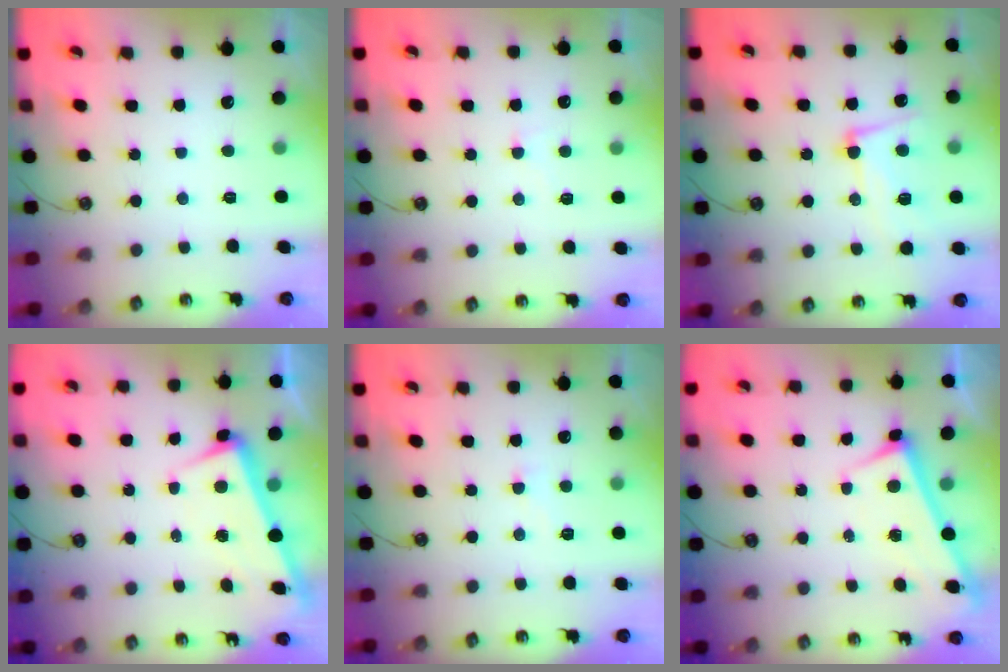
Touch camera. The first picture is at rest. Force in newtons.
{"total": 1.4, "press": 1.3, "slide": 0.5}
{"total": 8.4, "press": 8.3, "slide": 1.8}
{"total": 3.0, "press": 2.9, "slide": 0.8}
{"total": 2.0, "press": 1.7, "slide": 1.0}
{"total": 3.0, "press": 3.0, "slide": 0.1}